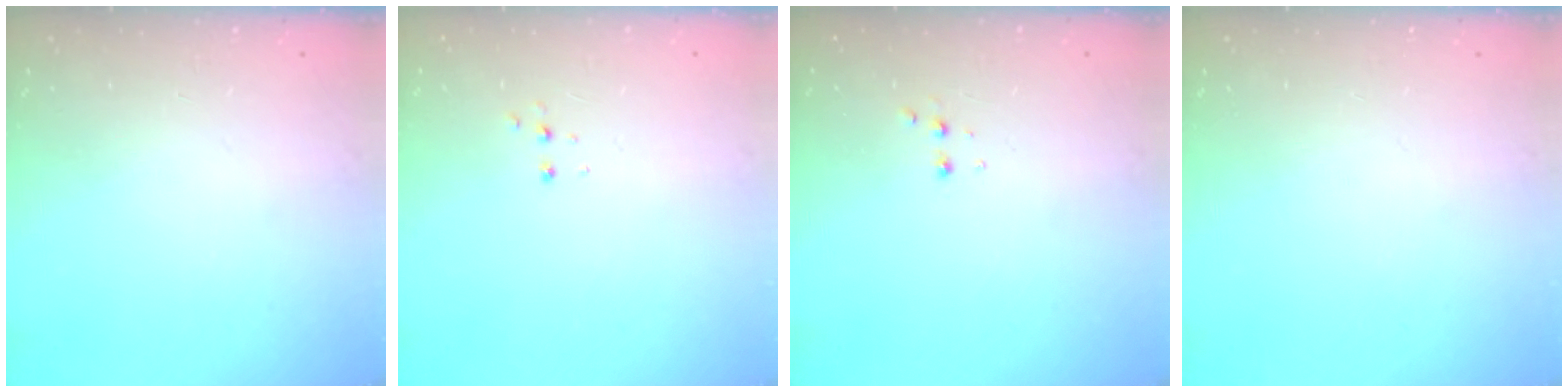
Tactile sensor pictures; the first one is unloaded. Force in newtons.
{"total": 2.7, "press": 2.7, "slide": 0.5}
{"total": 2.5, "press": 2.4, "slide": 0.8}
{"total": 0.0}